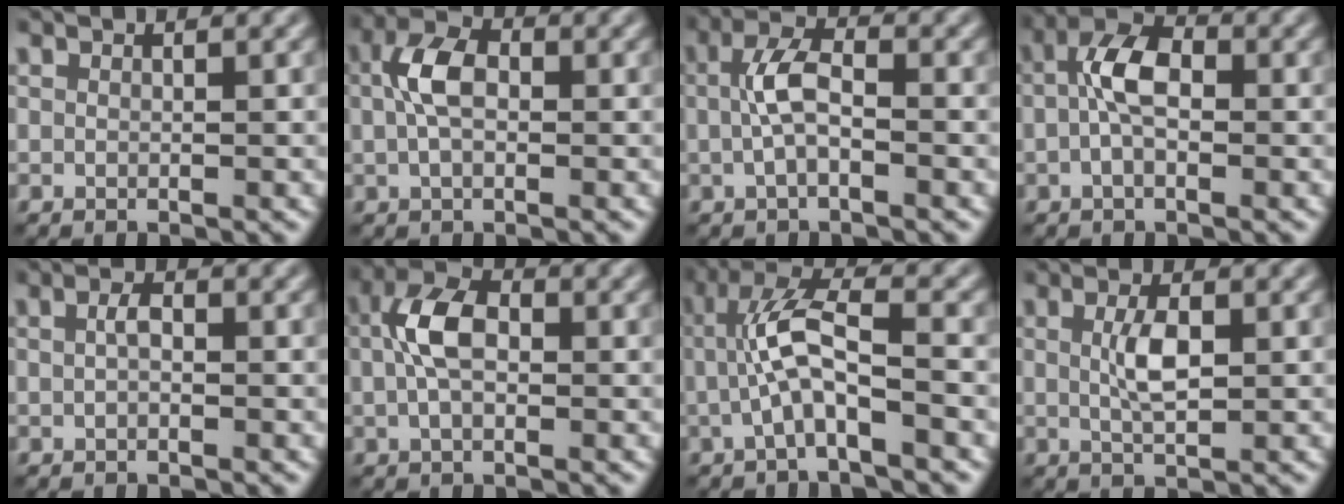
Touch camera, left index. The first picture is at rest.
{"total": 4.0, "force": [0.3, 2.4, 3.2], "torque": [-0.068, 0.010, -0.002]}
{"total": 3.4, "force": [-0.1, 1.3, 3.1], "torque": [-0.066, 0.011, -0.009]}
{"total": 4.2, "force": [-0.3, 2.1, 3.6], "torque": [-0.070, 0.015, -0.015]}
{"total": 1.3, "force": [0.1, 0.6, 1.1], "torque": [-0.023, 0.006, -0.001]}
{"total": 4.8, "force": [0.2, 2.8, 3.9], "torque": [-0.081, 0.012, -0.004]}
{"total": 4.9, "force": [-1.0, 1.1, 4.7], "torque": [-0.101, 0.020, -0.025]}
{"total": 2.9, "force": [0.4, 1.0, 2.7], "torque": [-0.061, 0.004, 0.008]}